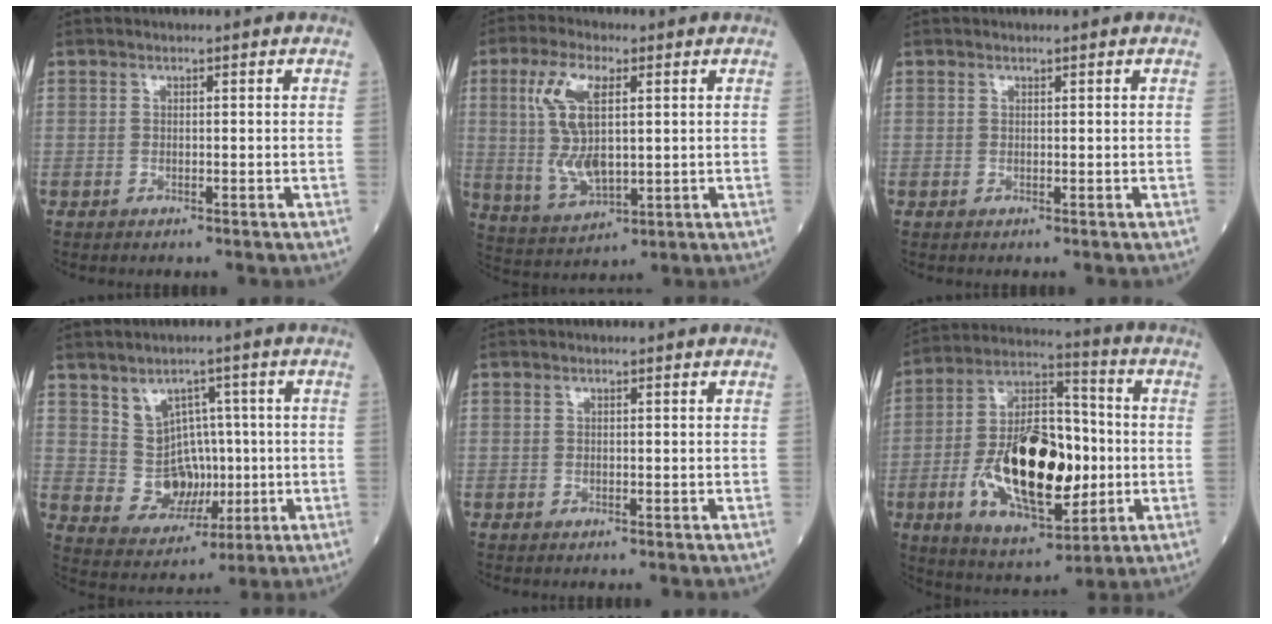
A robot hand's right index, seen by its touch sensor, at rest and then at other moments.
{"total": 10.2, "force": [2.2, 3.6, 9.2], "torque": [-0.205, 0.002, 0.047]}
{"total": 0.0}
{"total": 7.2, "force": [1.5, 6.4, 3.1], "torque": [-0.048, 0.020, 0.046]}
{"total": 0.0}
{"total": 20.1, "force": [-3.0, 8.3, 18.1], "torque": [-0.330, 0.007, -0.045]}